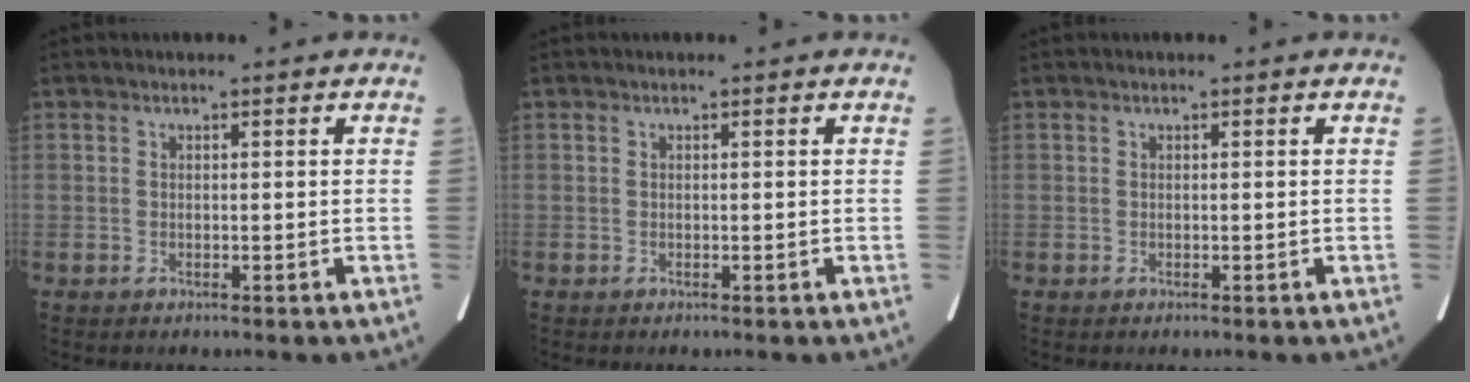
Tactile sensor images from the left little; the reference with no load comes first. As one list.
[{"total": 0.0}, {"total": 0.0}]